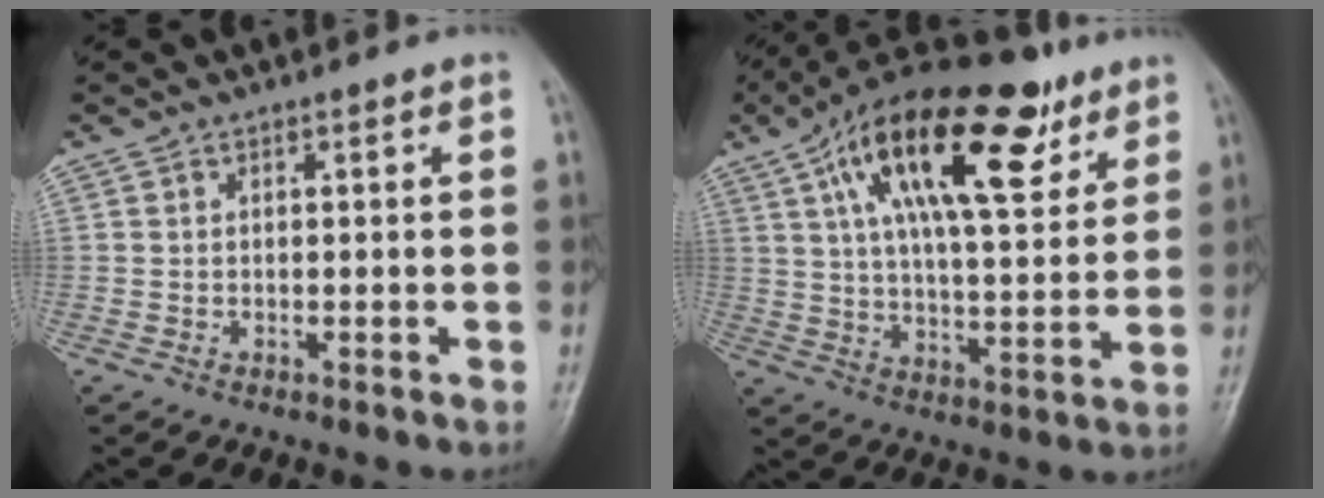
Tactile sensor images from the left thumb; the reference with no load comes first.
{"total": 23.8, "force": [11.9, 9.4, 18.4], "torque": [-0.284, -0.013, 0.197]}